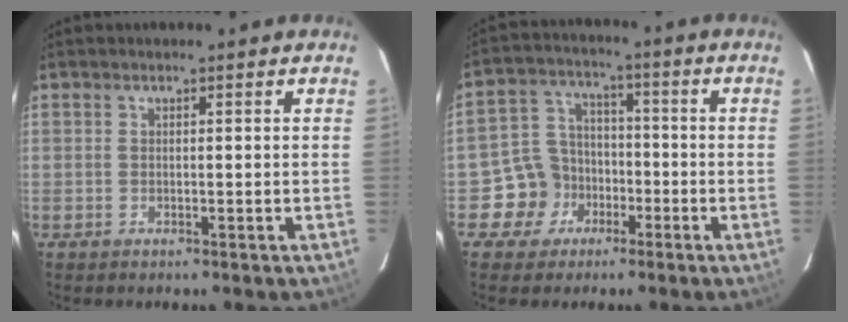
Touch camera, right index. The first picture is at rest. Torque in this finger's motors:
{"motor_torque": [0.30, -0.18, -0.10, -0.17]}